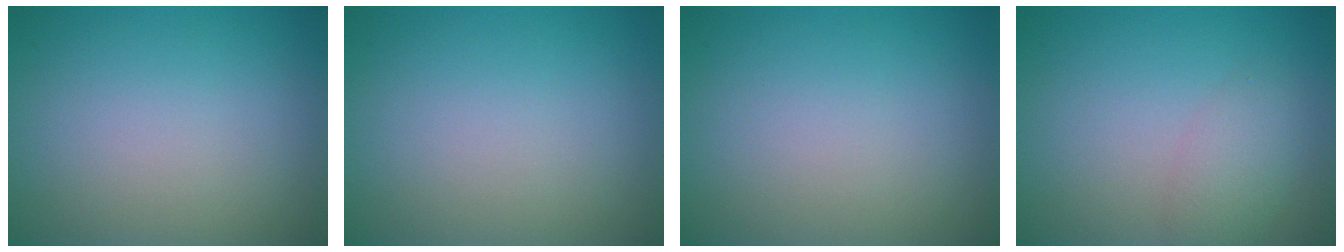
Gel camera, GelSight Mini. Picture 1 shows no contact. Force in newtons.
{"total": 0.0}
{"total": 0.0}
{"total": 2.1, "press": 2.1, "slide": 0.1}